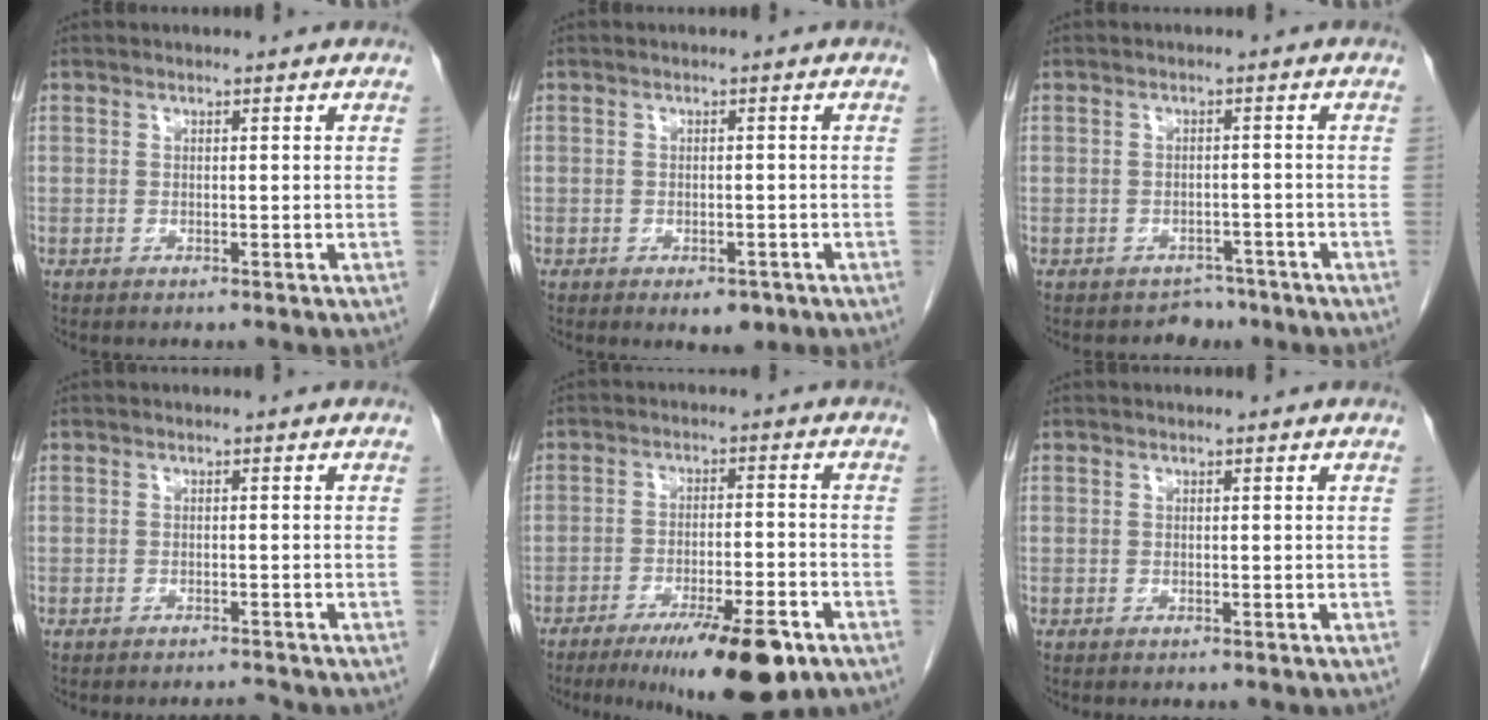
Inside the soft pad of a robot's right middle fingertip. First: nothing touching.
{"total": 2.7, "force": [-1.6, 1.4, 1.7], "torque": [-0.019, -0.002, -0.011]}
{"total": 2.5, "force": [-2.1, 1.3, -0.4], "torque": [0.000, 0.006, -0.029]}
{"total": 1.1, "force": [-1.1, 0.0, 0.2], "torque": [-0.005, -0.005, -0.013]}
{"total": 12.7, "force": [-7.9, 1.7, 9.8], "torque": [-0.133, -0.022, -0.119]}
{"total": 0.0}